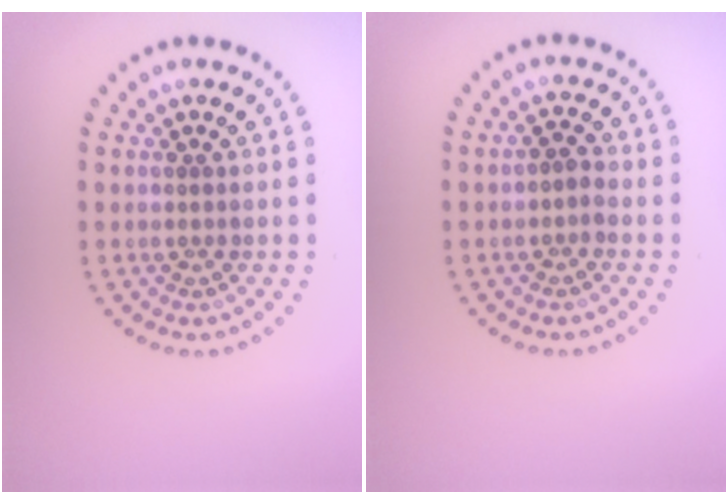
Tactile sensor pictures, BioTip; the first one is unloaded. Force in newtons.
{"total": 1.1, "press": 1.0, "slide": 0.5}